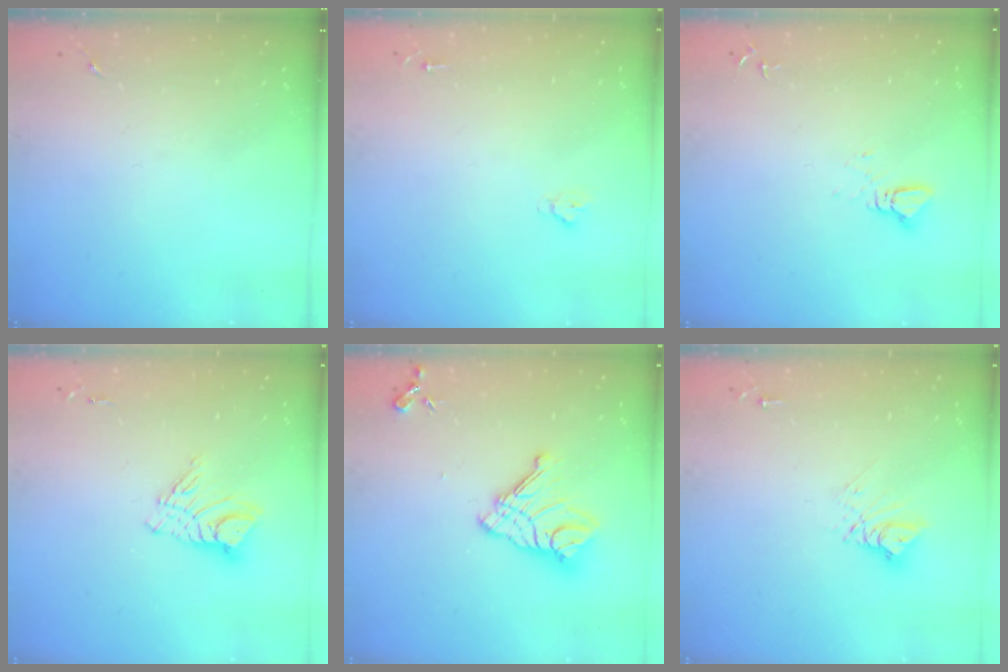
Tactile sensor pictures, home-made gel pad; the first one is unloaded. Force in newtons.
{"total": 1.9, "press": 1.9, "slide": 0.2}
{"total": 2.3, "press": 2.3, "slide": 0.1}
{"total": 10.5, "press": 10.5, "slide": 0.9}
{"total": 14.4, "press": 14.3, "slide": 1.9}
{"total": 8.4, "press": 8.4, "slide": 0.7}